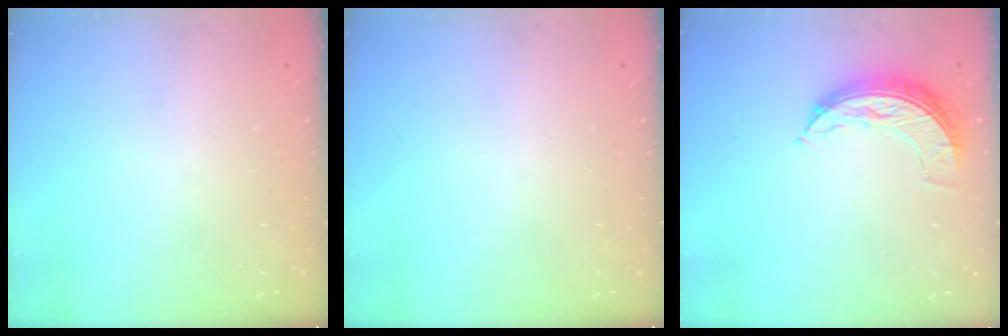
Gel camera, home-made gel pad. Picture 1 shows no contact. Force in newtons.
{"total": 0.0}
{"total": 8.3, "press": 8.3, "slide": 0.5}